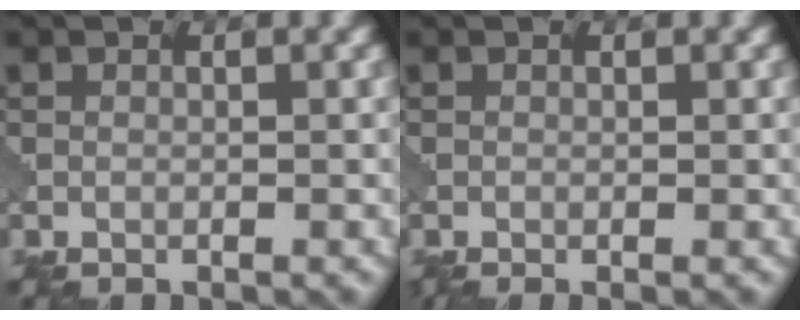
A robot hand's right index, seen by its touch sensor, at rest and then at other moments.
{"total": 0.0}